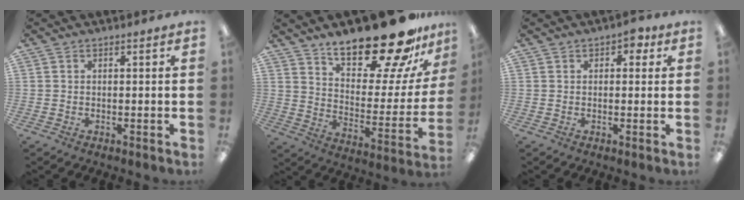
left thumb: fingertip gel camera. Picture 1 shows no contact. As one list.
[{"total": 23.4, "force": [18.8, 6.9, 12.3], "torque": [-0.166, -0.139, 0.308]}, {"total": 3.3, "force": [1.4, 2.1, 2.2], "torque": [-0.020, -0.001, 0.019]}]